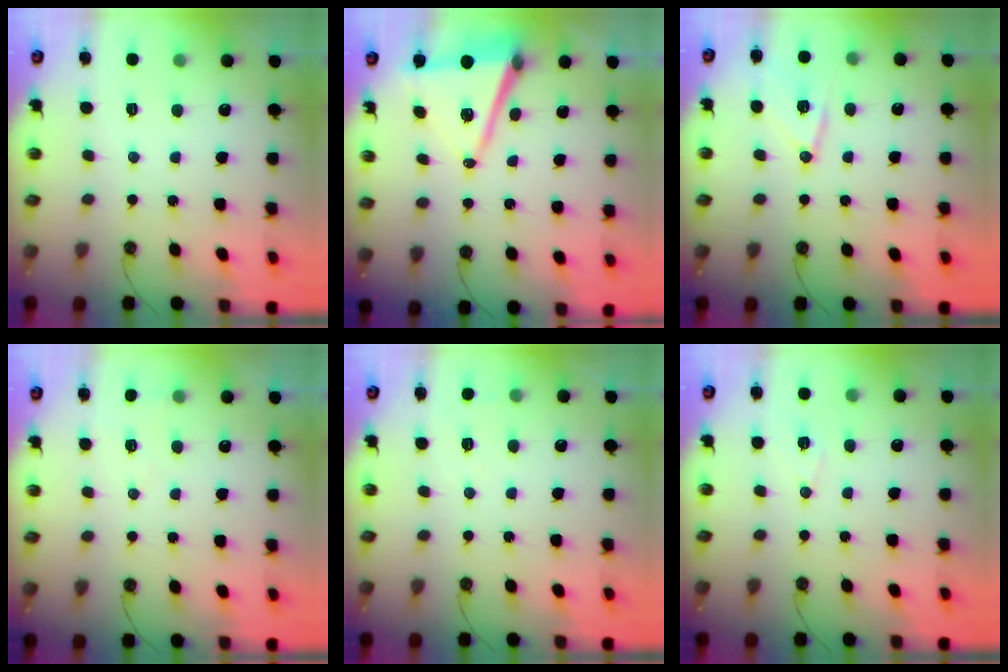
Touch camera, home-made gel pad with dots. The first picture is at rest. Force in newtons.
{"total": 10.1, "press": 9.3, "slide": 4.0}
{"total": 12.0, "press": 12.0, "slide": 0.5}
{"total": 4.0, "press": 3.4, "slide": 2.2}
{"total": 3.9, "press": 2.5, "slide": 3.0}
{"total": 6.0, "press": 4.8, "slide": 3.6}